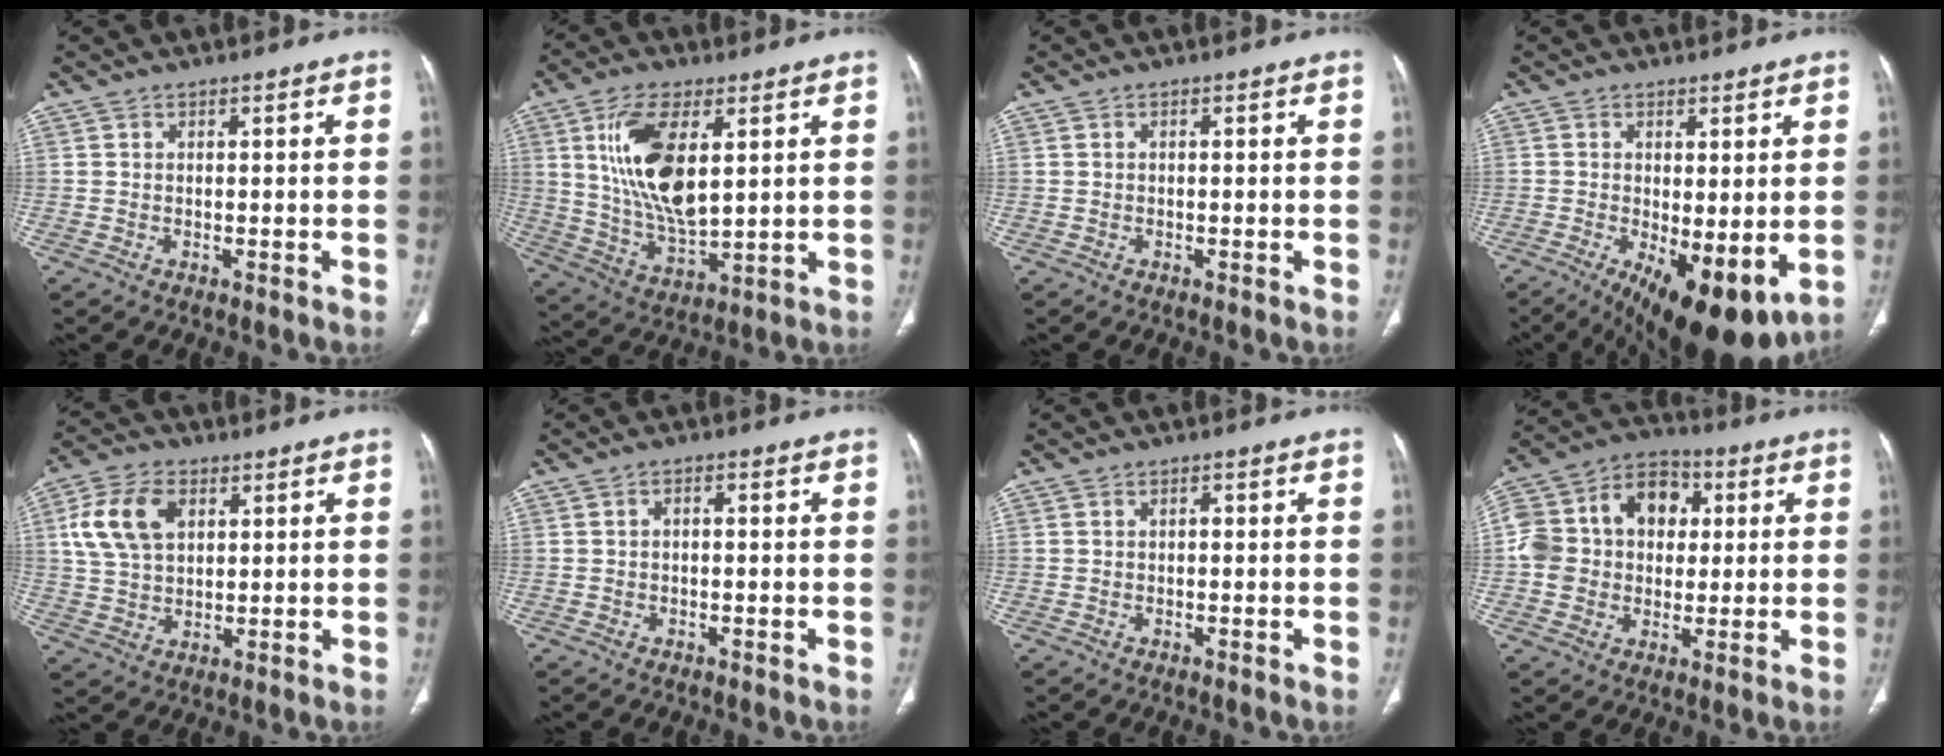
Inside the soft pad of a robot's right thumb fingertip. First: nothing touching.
{"total": 15.6, "force": [4.3, 7.0, 13.2], "torque": [-0.249, -0.026, 0.089]}
{"total": 0.0}
{"total": 13.6, "force": [-4.0, 5.3, 11.9], "torque": [-0.178, -0.025, -0.044]}
{"total": 11.3, "force": [3.6, 7.3, 7.8], "torque": [-0.144, 0.004, 0.070]}
{"total": 1.3, "force": [-0.1, 0.8, 1.0], "torque": [-0.015, 0.009, -0.003]}
{"total": 0.5, "force": [-0.1, 0.4, 0.4], "torque": [-0.005, 0.001, -0.002]}
{"total": 16.3, "force": [1.9, 13.1, 9.5], "torque": [-0.146, 0.035, 0.028]}